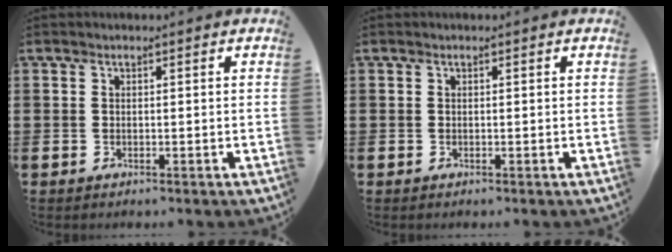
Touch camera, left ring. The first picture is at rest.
{"total": 0.0}